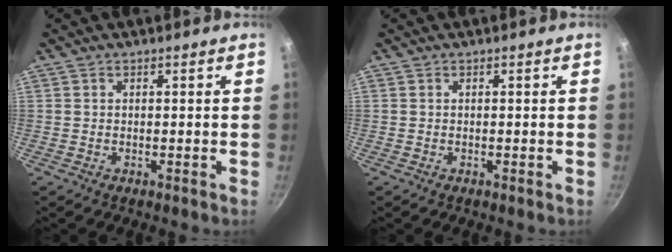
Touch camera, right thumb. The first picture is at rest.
{"total": 0.0}